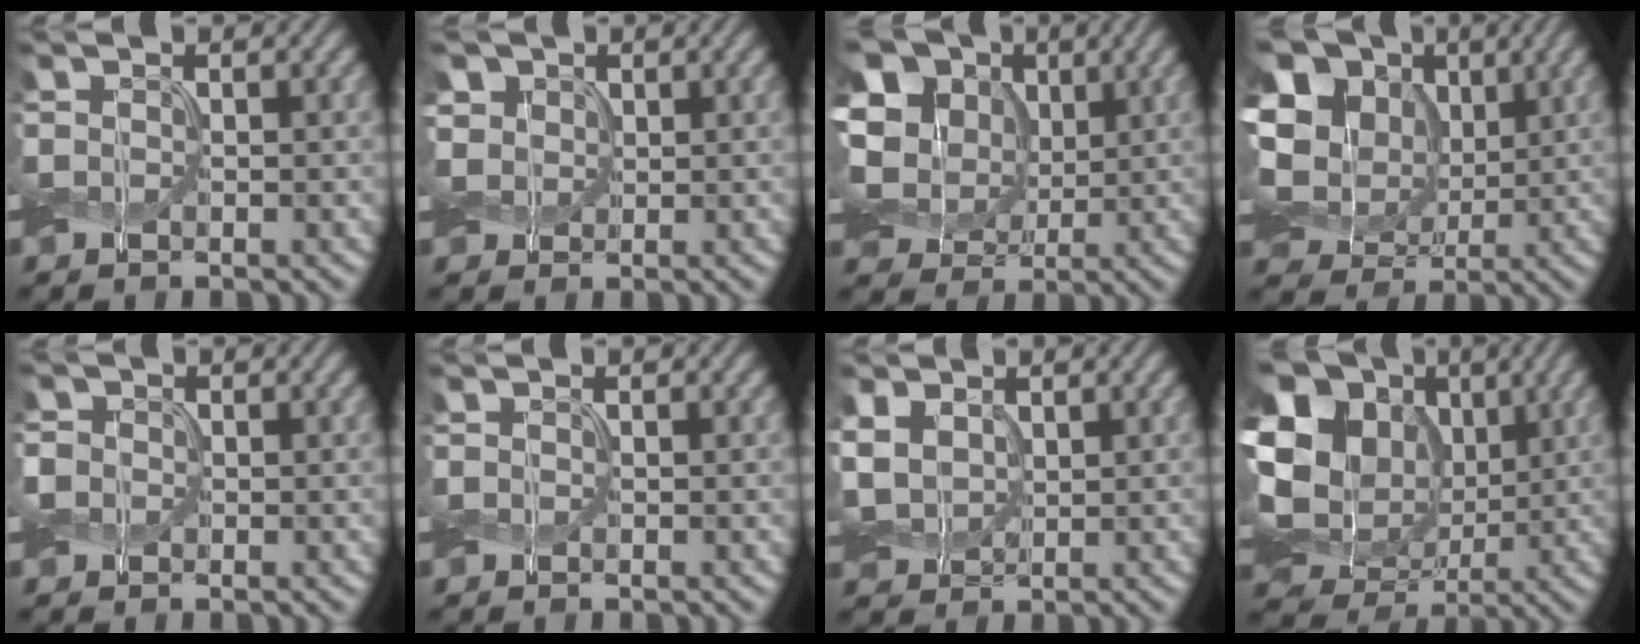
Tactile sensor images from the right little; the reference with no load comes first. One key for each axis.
{"total": 2.7, "fx": 1.3, "fy": 2.1, "fz": 1.0, "tx": -0.040, "ty": 0.002, "tz": 0.030}
{"total": 13.3, "fx": 3.4, "fy": 10.8, "fz": 6.9, "tx": -0.176, "ty": 0.026, "tz": 0.060}
{"total": 15.2, "fx": 4.2, "fy": 12.2, "fz": 8.1, "tx": -0.206, "ty": 0.030, "tz": 0.073}
{"total": 1.9, "fx": 0.3, "fy": 1.8, "fz": 0.7, "tx": -0.026, "ty": 0.010, "tz": -0.001}
{"total": 0.0}
{"total": 4.3, "fx": 1.1, "fy": 3.2, "fz": 2.7, "tx": -0.074, "ty": 0.004, "tz": 0.018}
{"total": 19.2, "fx": 4.1, "fy": 15.4, "fz": 10.7, "tx": -0.250, "ty": 0.030, "tz": 0.067}